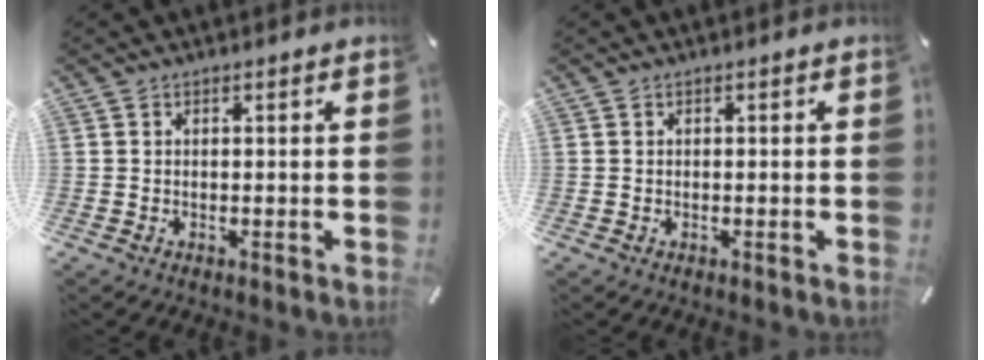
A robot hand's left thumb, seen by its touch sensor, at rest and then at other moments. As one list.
[{"total": 0.0}]